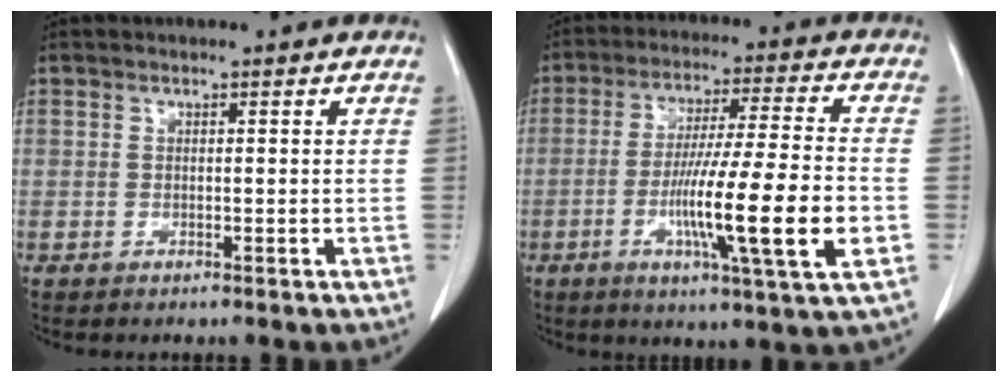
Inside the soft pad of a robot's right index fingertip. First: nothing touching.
{"total": 16.0, "force": [-4.0, -0.1, 15.4], "torque": [-0.264, -0.013, -0.068]}